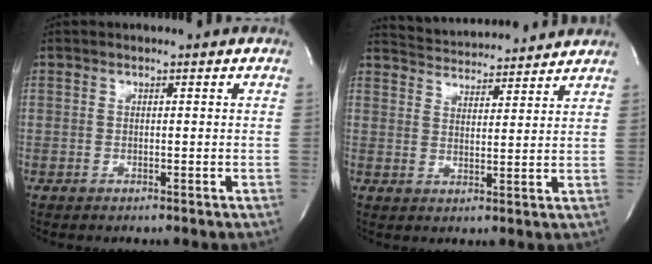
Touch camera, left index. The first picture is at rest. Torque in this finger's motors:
{"motor_torque": [-0.35, -0.12, 0.07, 0.04]}